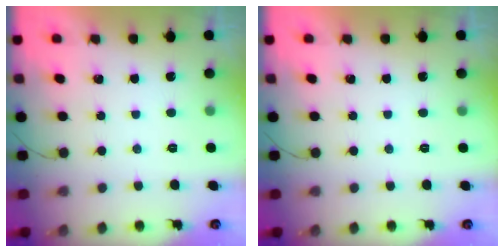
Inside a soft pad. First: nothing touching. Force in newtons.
{"total": 0.0}